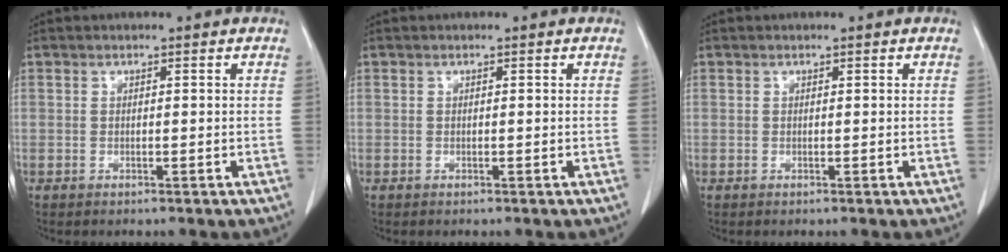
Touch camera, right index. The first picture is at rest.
{"total": 0.0}
{"total": 0.0}